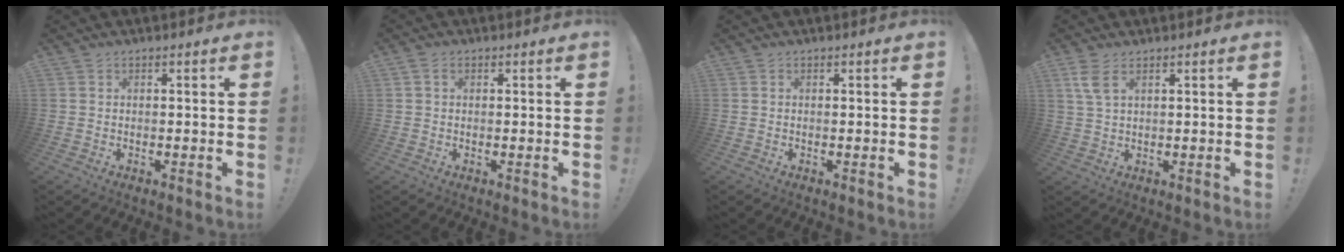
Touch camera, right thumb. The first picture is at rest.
{"total": 1.5, "force": [0.5, 1.1, 0.9], "torque": [-0.021, 0.006, 0.011]}
{"total": 0.0}
{"total": 5.2, "force": [2.6, 2.1, 4.0], "torque": [-0.076, -0.004, 0.049]}